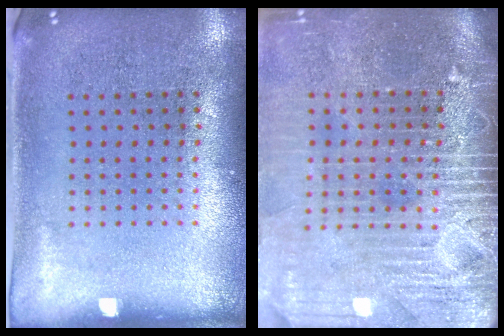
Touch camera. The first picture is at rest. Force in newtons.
{"total": 4.4, "press": 3.7, "slide": 2.3}